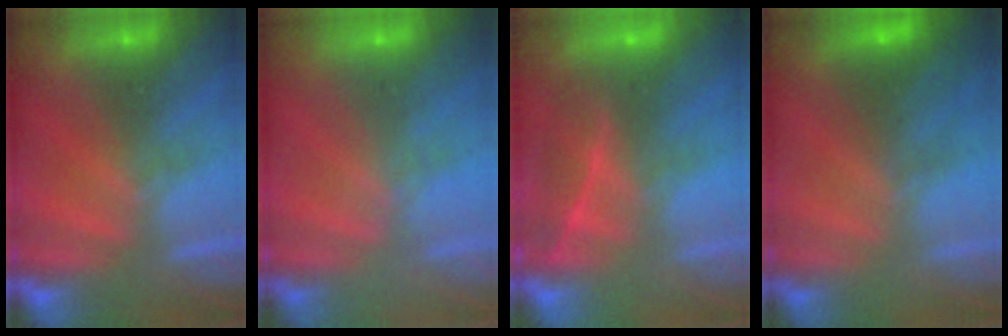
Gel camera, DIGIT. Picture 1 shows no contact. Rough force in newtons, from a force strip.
{"total": 1.8}
{"total": 1.9}
{"total": 2.7}